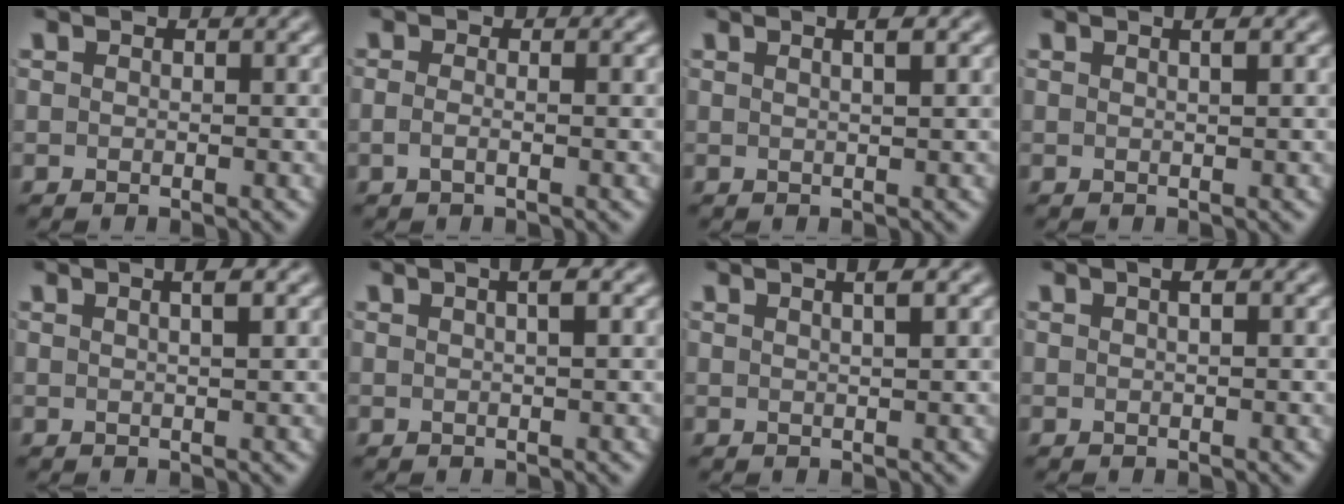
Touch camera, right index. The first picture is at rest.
{"total": 1.2, "force": [-0.5, -0.3, 1.0], "torque": [-0.023, -0.008, -0.006]}
{"total": 2.0, "force": [0.9, -0.6, 1.7], "torque": [-0.019, 0.002, 0.018]}
{"total": 1.3, "force": [0.5, -0.6, 1.0], "torque": [-0.013, 0.001, 0.011]}
{"total": 2.2, "force": [0.9, -0.3, 2.0], "torque": [-0.022, 0.003, 0.017]}
{"total": 2.2, "force": [0.8, 0.0, 2.0], "torque": [-0.020, 0.010, 0.011]}
{"total": 2.1, "force": [1.0, -0.6, 1.8], "torque": [-0.019, 0.002, 0.021]}
{"total": 0.9, "force": [0.3, -0.1, 0.9], "torque": [-0.005, 0.008, 0.001]}